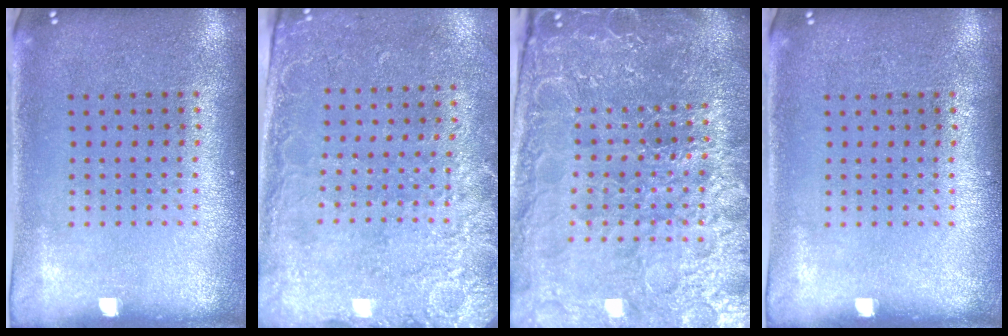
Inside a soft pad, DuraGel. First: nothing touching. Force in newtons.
{"total": 2.6, "press": 2.1, "slide": 1.5}
{"total": 5.8, "press": 5.2, "slide": 2.6}
{"total": 0.0}